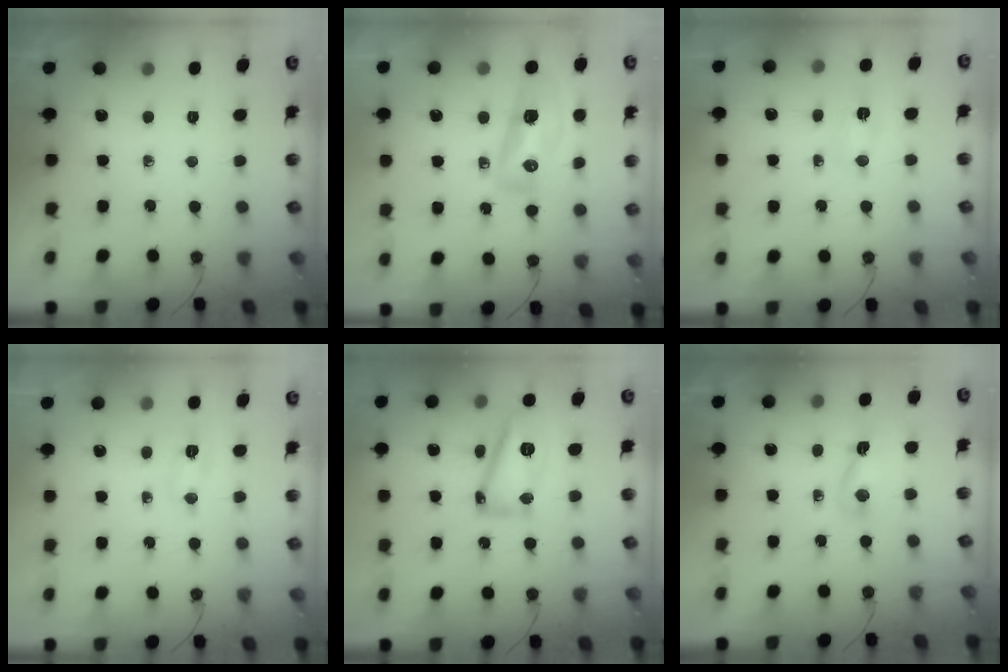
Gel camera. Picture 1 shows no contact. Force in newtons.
{"total": 18.3, "press": 14.2, "slide": 11.6}
{"total": 4.8, "press": 4.8, "slide": 0.6}
{"total": 5.9, "press": 5.8, "slide": 0.7}
{"total": 20.4, "press": 16.7, "slide": 11.6}
{"total": 3.9, "press": 3.8, "slide": 0.6}